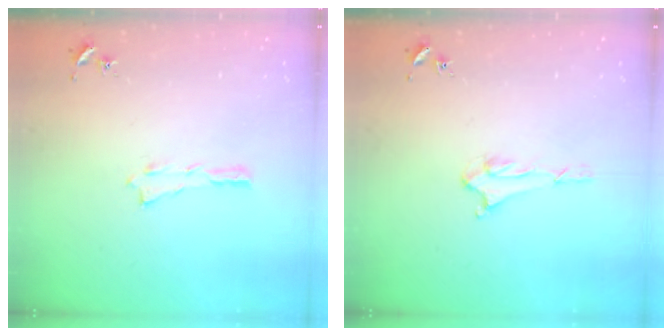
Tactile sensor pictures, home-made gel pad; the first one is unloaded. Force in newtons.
{"total": 1.5, "press": 1.5, "slide": 0.2}